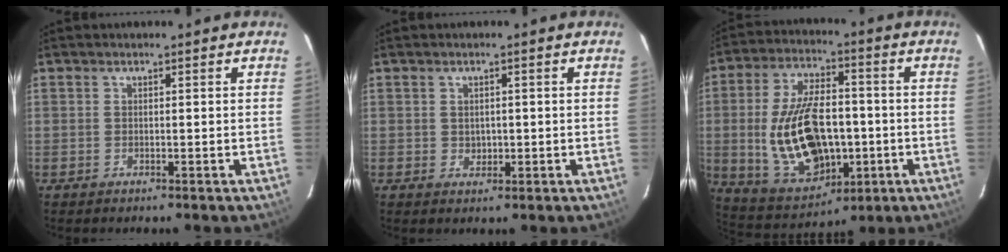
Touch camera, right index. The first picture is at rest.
{"total": 1.9, "force": [0.1, 1.8, 0.8], "torque": [-0.009, 0.001, 0.006]}
{"total": 19.6, "force": [-2.4, 11.2, 15.8], "torque": [-0.325, -0.002, -0.015]}